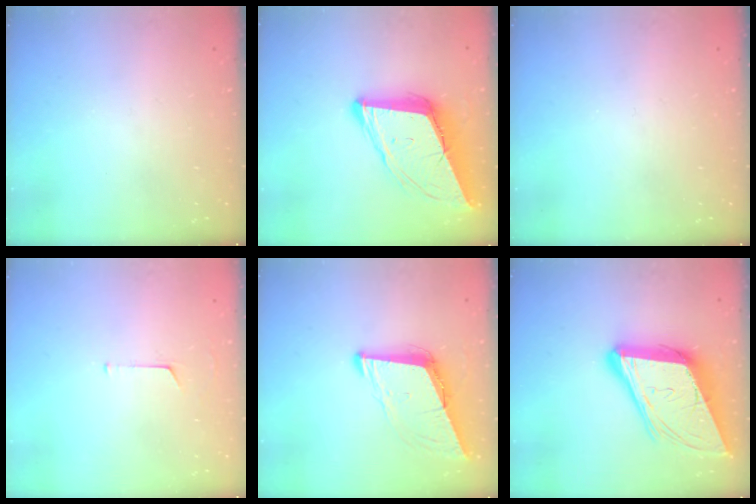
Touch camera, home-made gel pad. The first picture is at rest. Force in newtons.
{"total": 15.3, "press": 14.8, "slide": 4.1}
{"total": 0.0}
{"total": 3.9, "press": 3.8, "slide": 0.3}
{"total": 9.0, "press": 8.2, "slide": 3.7}
{"total": 19.2, "press": 18.6, "slide": 4.7}